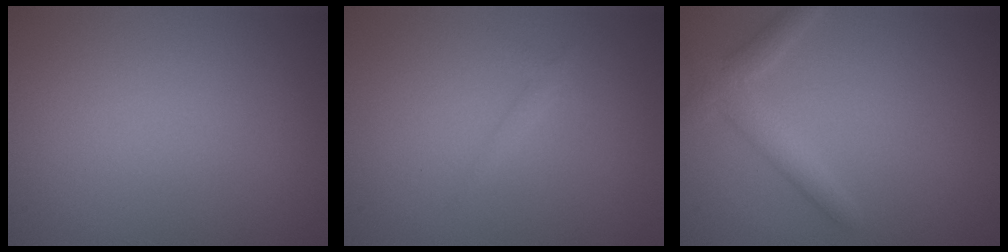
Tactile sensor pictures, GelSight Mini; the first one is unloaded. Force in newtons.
{"total": 0.8, "press": 0.8, "slide": 0.1}
{"total": 2.5, "press": 2.5, "slide": 0.1}